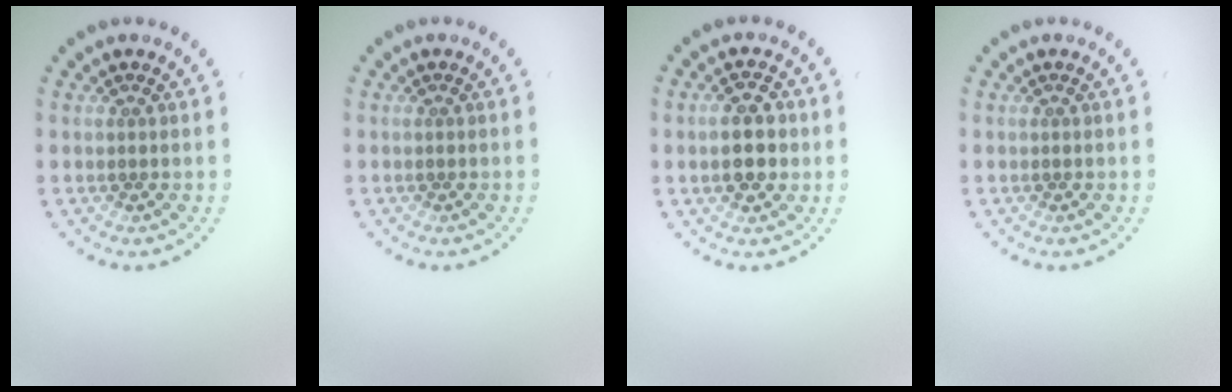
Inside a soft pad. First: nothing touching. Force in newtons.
{"total": 0.0}
{"total": 4.5, "press": 4.5, "slide": 0.3}
{"total": 0.0}